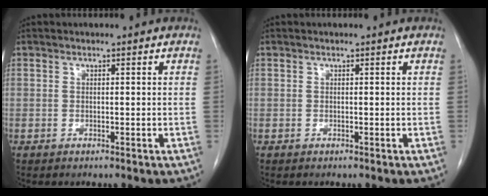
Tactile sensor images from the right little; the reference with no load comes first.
{"total": 0.0}